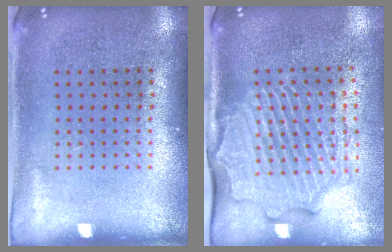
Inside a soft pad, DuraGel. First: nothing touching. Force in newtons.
{"total": 2.6, "press": 2.3, "slide": 1.3}